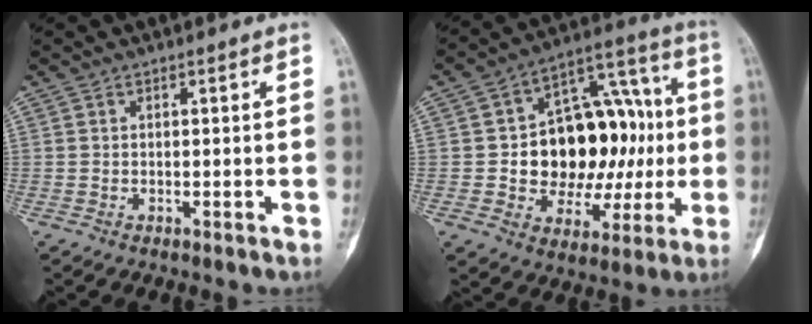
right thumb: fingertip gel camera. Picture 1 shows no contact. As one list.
[{"total": 21.9, "force": [-0.2, 15.0, 16.0], "torque": [-0.179, 0.039, 0.010]}]